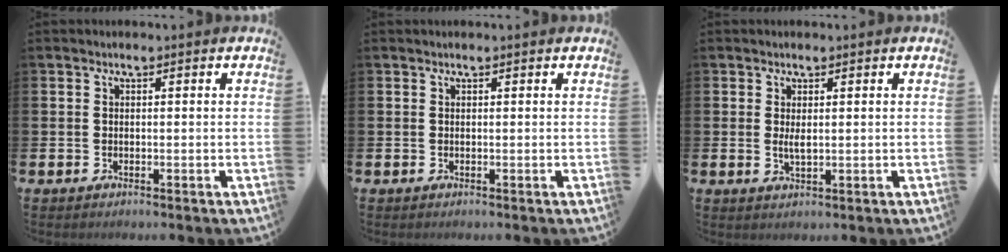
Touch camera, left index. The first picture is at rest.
{"total": 0.0}
{"total": 1.8, "force": [0.5, 0.6, 1.6], "torque": [-0.022, -0.004, 0.007]}